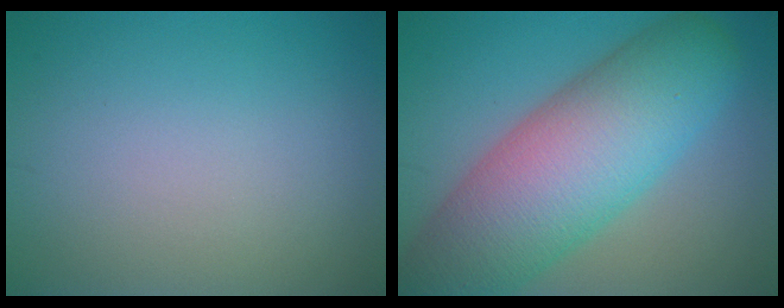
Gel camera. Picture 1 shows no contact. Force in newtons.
{"total": 12.2, "press": 12.2, "slide": 0.4}